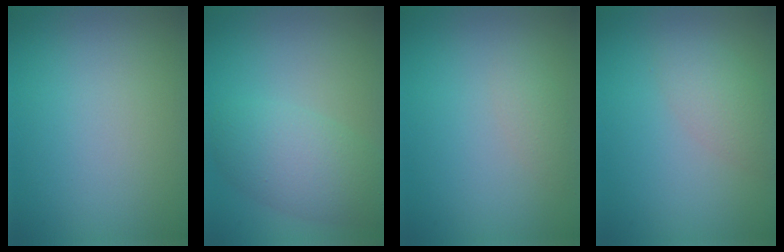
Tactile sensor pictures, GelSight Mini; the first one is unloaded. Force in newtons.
{"total": 5.0, "press": 5.0, "slide": 0.2}
{"total": 1.1, "press": 1.1, "slide": 0.0}
{"total": 2.7, "press": 2.7, "slide": 0.1}